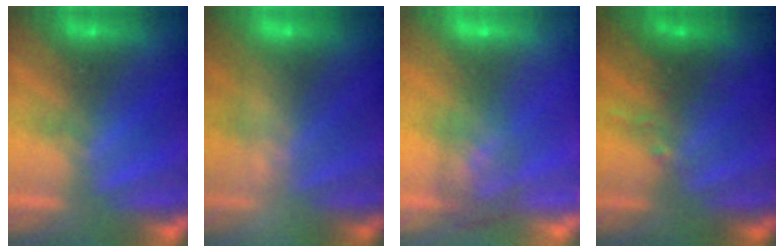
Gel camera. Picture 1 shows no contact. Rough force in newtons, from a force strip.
{"total": 2.4}
{"total": 9.3}
{"total": 7.7}